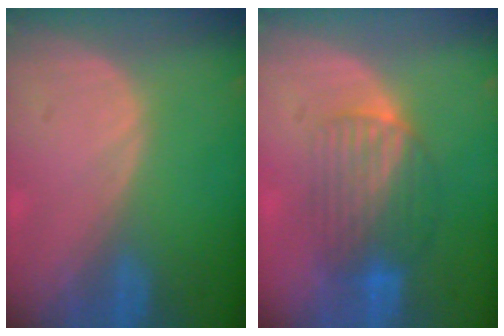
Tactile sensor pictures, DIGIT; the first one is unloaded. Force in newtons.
{"total": 6.5, "press": 6.4, "slide": 1.0}